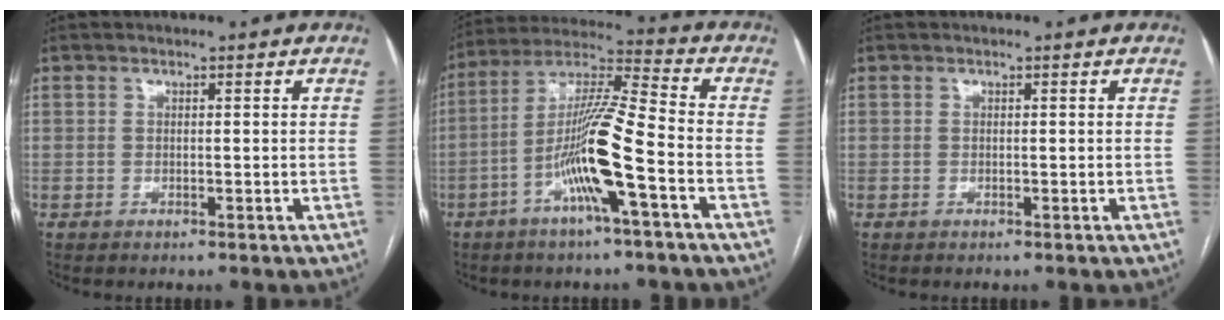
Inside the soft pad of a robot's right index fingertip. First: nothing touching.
{"total": 13.0, "force": [-4.7, 0.0, 12.1], "torque": [-0.236, 0.009, -0.092]}
{"total": 0.0}